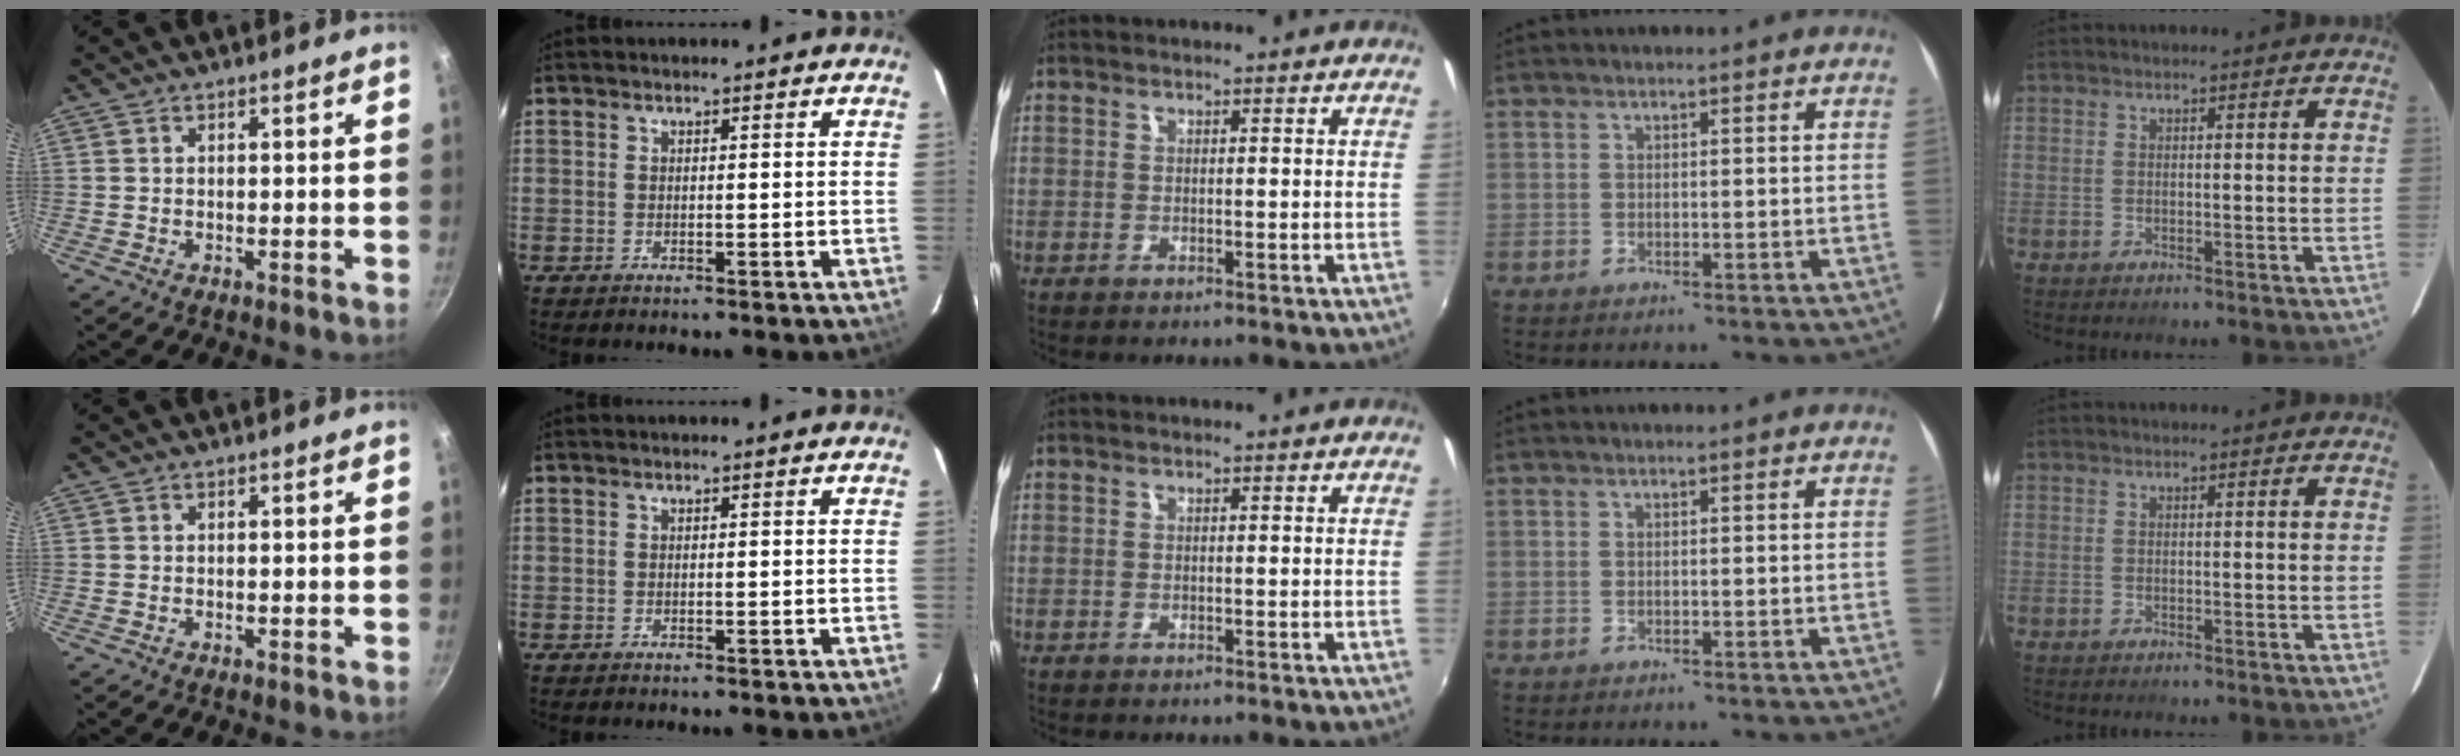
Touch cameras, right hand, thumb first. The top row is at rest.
{}